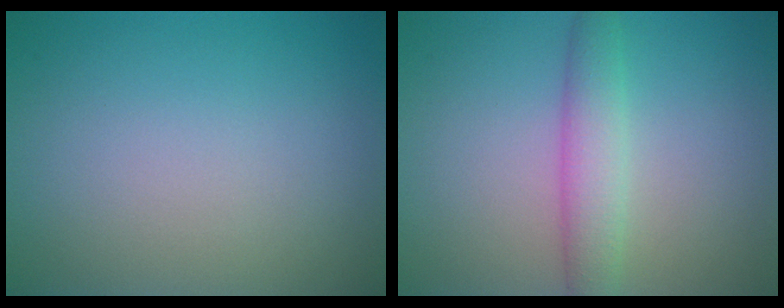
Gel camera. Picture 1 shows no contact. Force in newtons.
{"total": 3.2, "press": 3.2, "slide": 0.2}